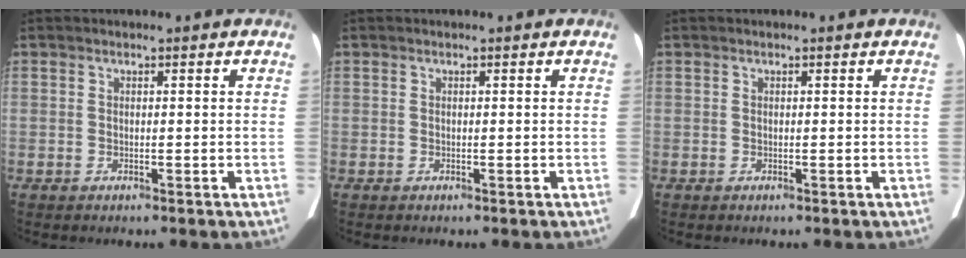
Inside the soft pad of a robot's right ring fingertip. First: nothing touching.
{"total": 0.0}
{"total": 0.0}